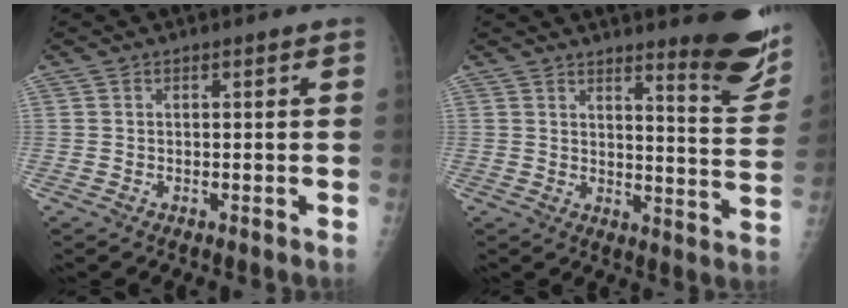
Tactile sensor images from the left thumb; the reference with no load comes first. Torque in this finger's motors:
{"motor_torque": [0.09, -0.04, 0.17, 0.01, 0.07]}